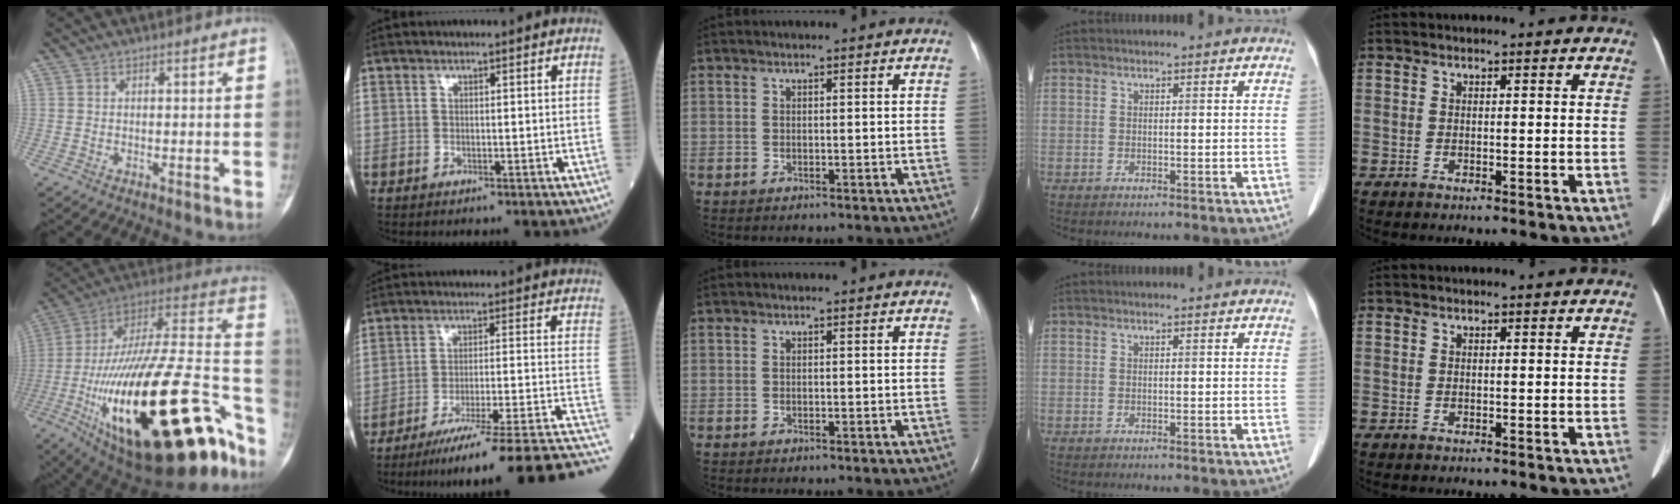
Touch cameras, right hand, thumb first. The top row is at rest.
{"thumb": {"total": 46.3, "force": [-18.0, 17.1, 39.1], "torque": [-0.588, 0.065, -0.281]}, "index": {"total": 21.0, "force": [-17.3, -1.2, 11.8], "torque": [-0.104, -0.007, -0.245]}}